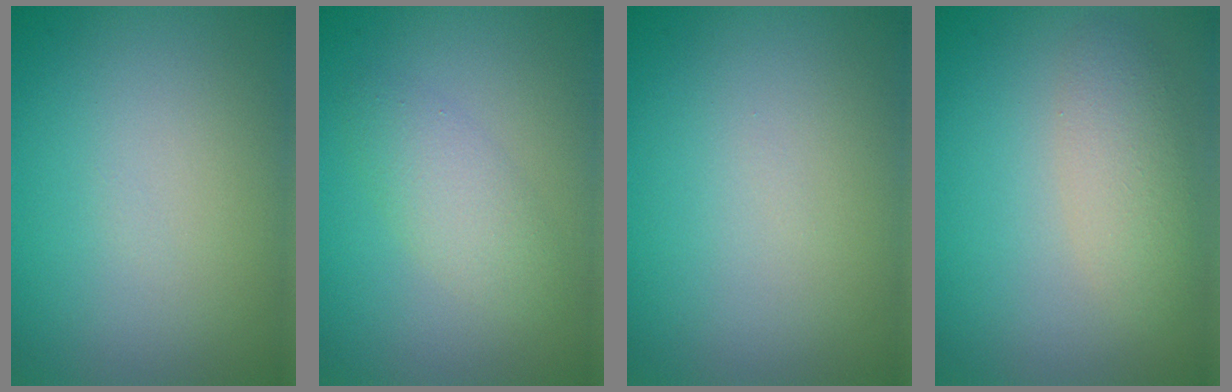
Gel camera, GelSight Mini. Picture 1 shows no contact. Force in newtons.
{"total": 2.7, "press": 2.7, "slide": 0.2}
{"total": 0.0}
{"total": 3.0, "press": 3.0, "slide": 0.1}